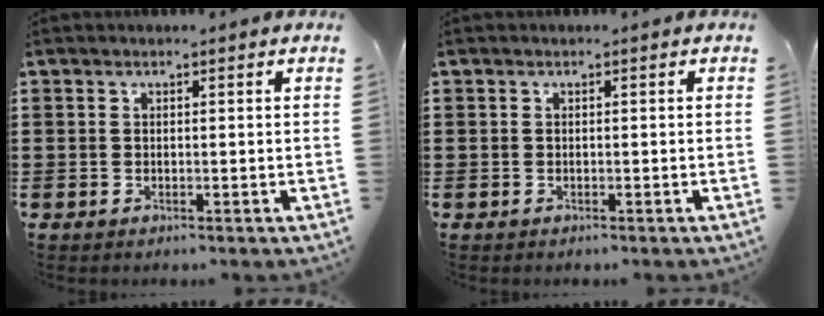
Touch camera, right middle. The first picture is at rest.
{"total": 0.0}